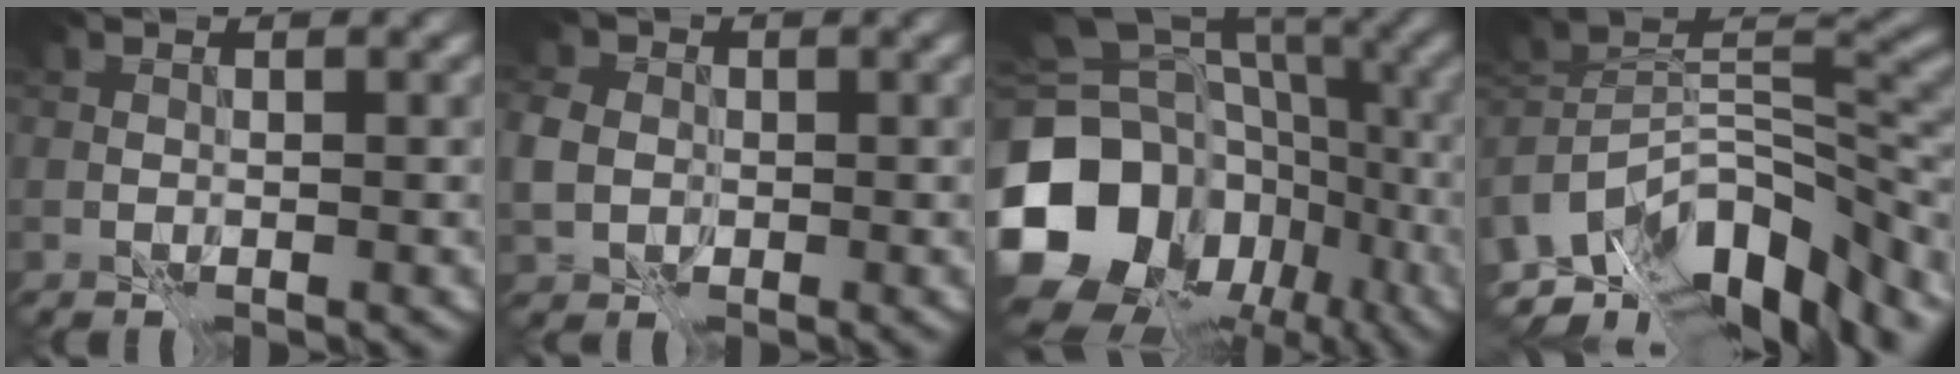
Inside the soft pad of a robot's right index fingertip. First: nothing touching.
{"total": 3.5, "force": [-0.4, 3.1, 1.6], "torque": [-0.049, -0.004, -0.012]}
{"total": 22.1, "force": [-7.4, 18.9, 8.8], "torque": [-0.183, -0.029, -0.134]}
{"total": 12.6, "force": [-6.7, 6.4, 8.5], "torque": [-0.162, 0.007, -0.108]}